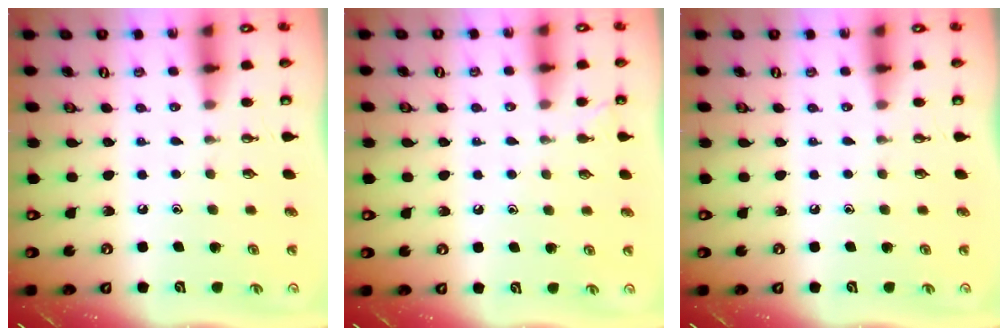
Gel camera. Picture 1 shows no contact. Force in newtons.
{"total": 2.9, "press": 2.9, "slide": 0.3}
{"total": 0.0}